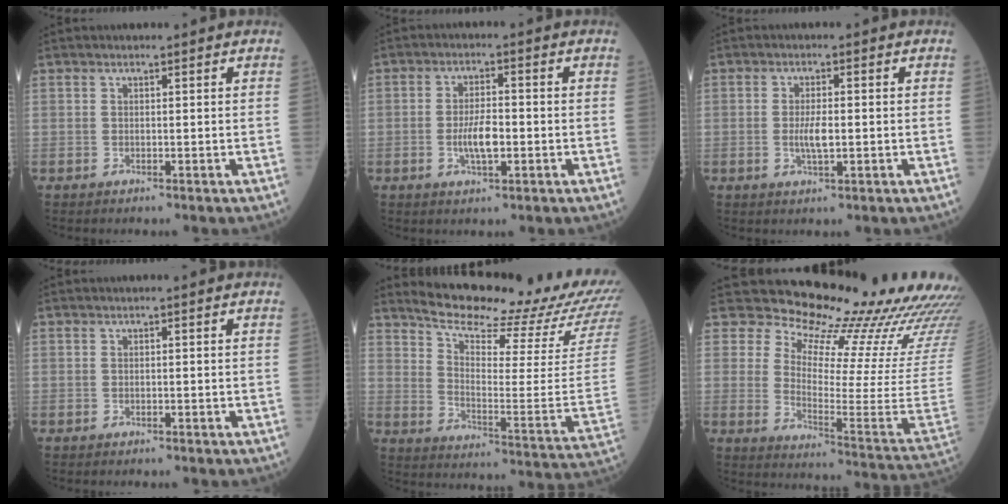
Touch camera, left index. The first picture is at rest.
{"total": 4.9, "force": [-1.3, 1.5, 4.5], "torque": [-0.089, -0.003, -0.025]}
{"total": 3.3, "force": [-0.6, 0.7, 3.2], "torque": [-0.066, -0.006, -0.011]}
{"total": 0.0}
{"total": 22.0, "force": [20.7, 0.9, 7.2], "torque": [-0.126, -0.101, 0.269]}
{"total": 20.4, "force": [18.7, 0.9, 8.1], "torque": [-0.141, -0.122, 0.234]}